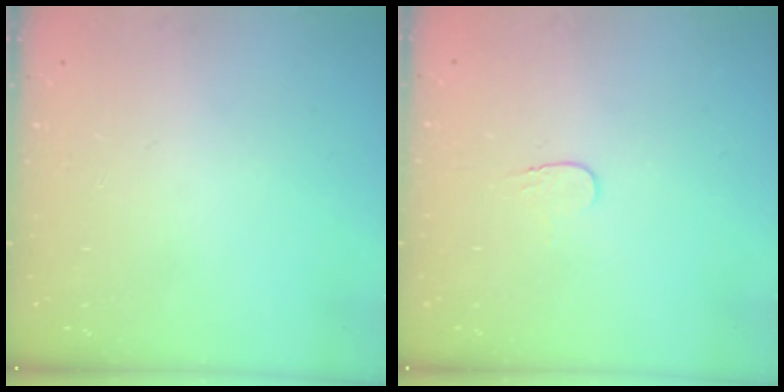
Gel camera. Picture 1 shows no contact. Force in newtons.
{"total": 3.7, "press": 3.7, "slide": 0.4}